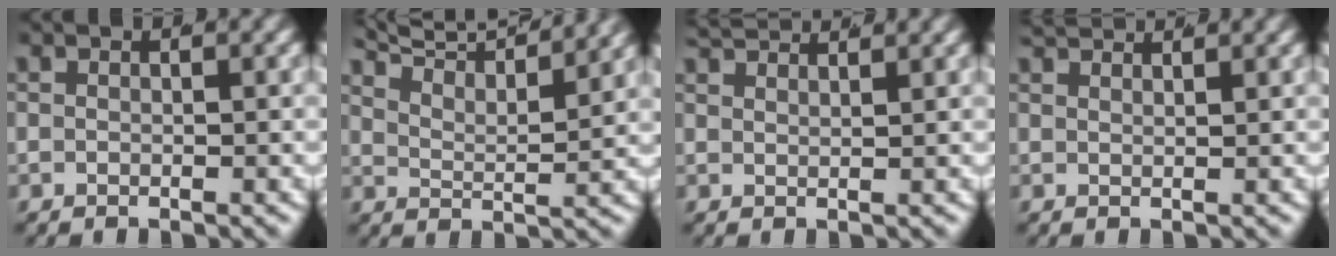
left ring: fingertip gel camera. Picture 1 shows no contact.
{"total": 9.7, "force": [8.3, 2.9, 4.2], "torque": [-0.067, 0.026, 0.122]}
{"total": 2.9, "force": [2.8, -0.4, 0.6], "torque": [-0.009, 0.000, 0.051]}
{"total": 2.4, "force": [2.3, -0.5, 0.4], "torque": [-0.006, -0.001, 0.042]}